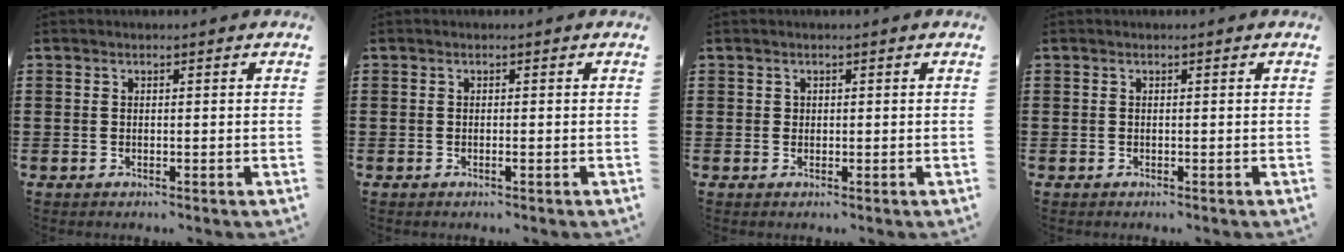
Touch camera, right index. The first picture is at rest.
{"total": 0.6, "force": [-0.2, -0.1, 0.5], "torque": [-0.008, -0.004, -0.004]}
{"total": 0.6, "force": [0.3, 0.6, 0.1], "torque": [-0.004, 0.003, 0.005]}
{"total": 0.0}